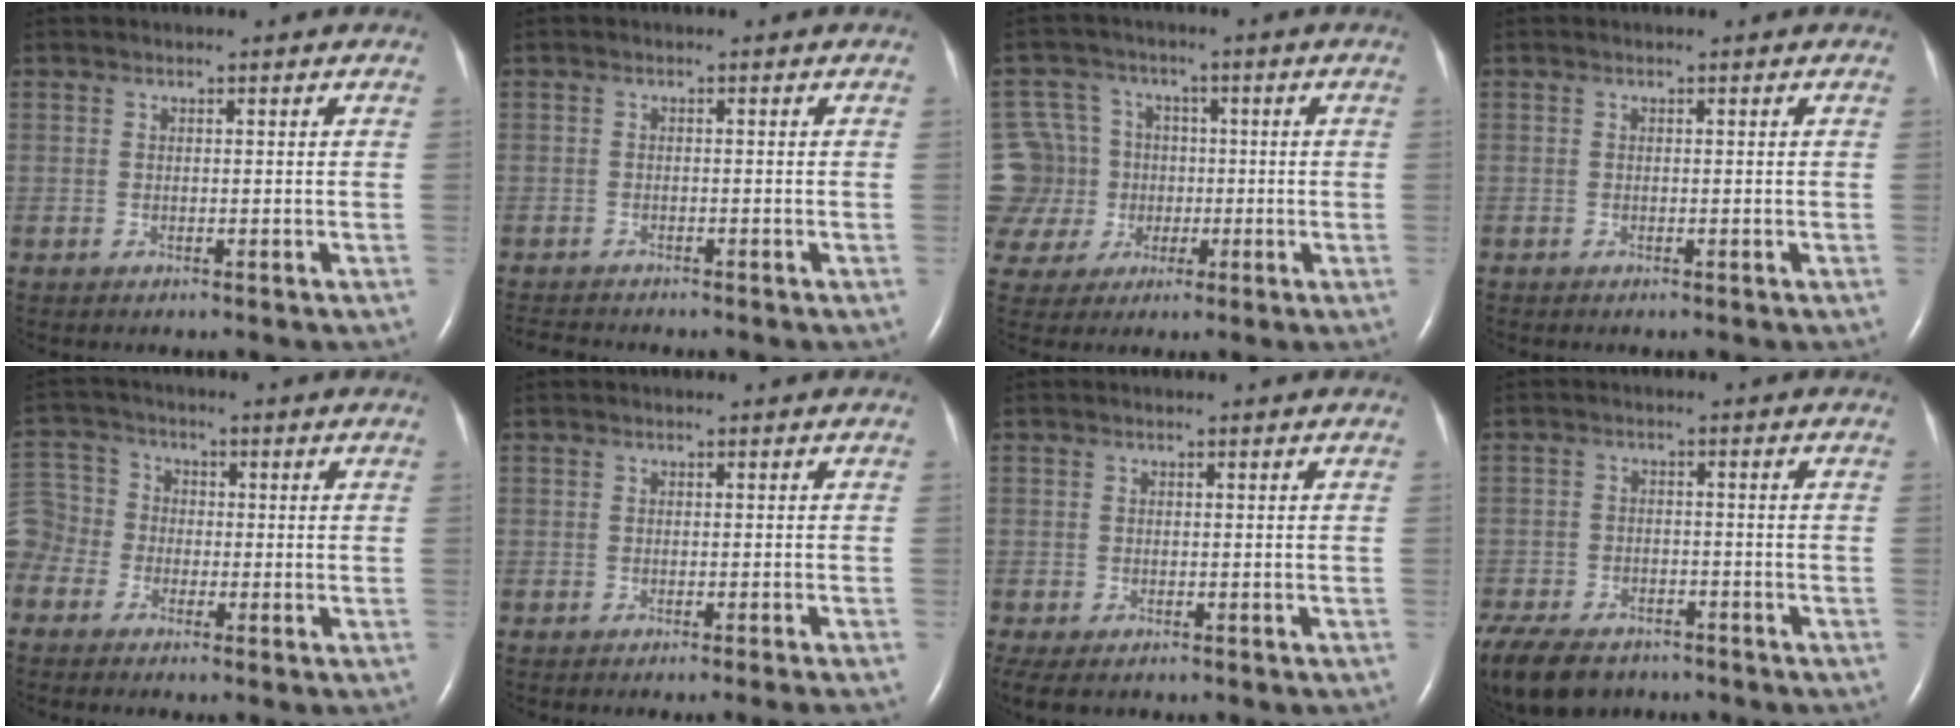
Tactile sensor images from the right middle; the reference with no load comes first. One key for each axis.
{"total": 3.1, "fx": -3.1, "fy": 0.4, "fz": 0.6, "tx": -0.008, "ty": -0.012, "tz": -0.049}
{"total": 9.6, "fx": -0.7, "fy": 9.3, "fz": 2.1, "tx": -0.068, "ty": 0.023, "tz": 0.004}
{"total": 0.0}
{"total": 8.4, "fx": -3.9, "fy": 7.2, "fz": 1.7, "tx": -0.069, "ty": 0.025, "tz": -0.081}
{"total": 2.1, "fx": -1.6, "fy": -0.9, "fz": 0.9, "tx": -0.006, "ty": 0.005, "tz": -0.023}
{"total": 5.6, "fx": -4.0, "fy": 2.6, "fz": 2.9, "tx": -0.062, "ty": -0.014, "tz": -0.062}
{"total": 15.7, "fx": -11.3, "fy": 8.2, "fz": 7.2, "tx": -0.202, "ty": -0.031, "tz": -0.166}